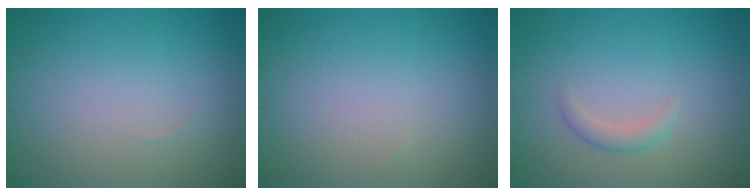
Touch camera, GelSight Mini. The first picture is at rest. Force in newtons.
{"total": 0.0}
{"total": 1.3, "press": 1.3, "slide": 0.1}